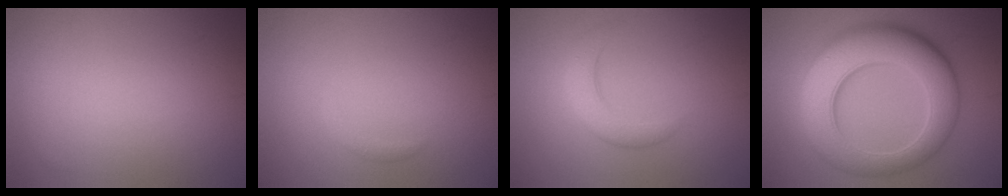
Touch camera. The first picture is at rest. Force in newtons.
{"total": 0.7, "press": 0.7, "slide": 0.1}
{"total": 3.0, "press": 3.0, "slide": 0.2}
{"total": 10.6, "press": 10.6, "slide": 0.2}